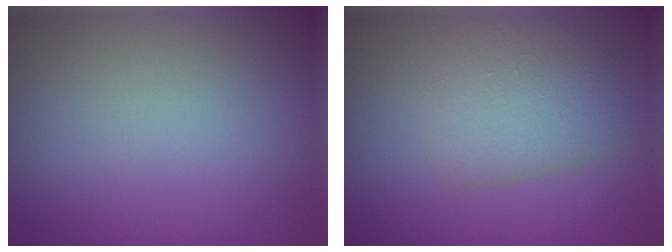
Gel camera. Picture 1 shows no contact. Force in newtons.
{"total": 3.8, "press": 3.8, "slide": 0.2}